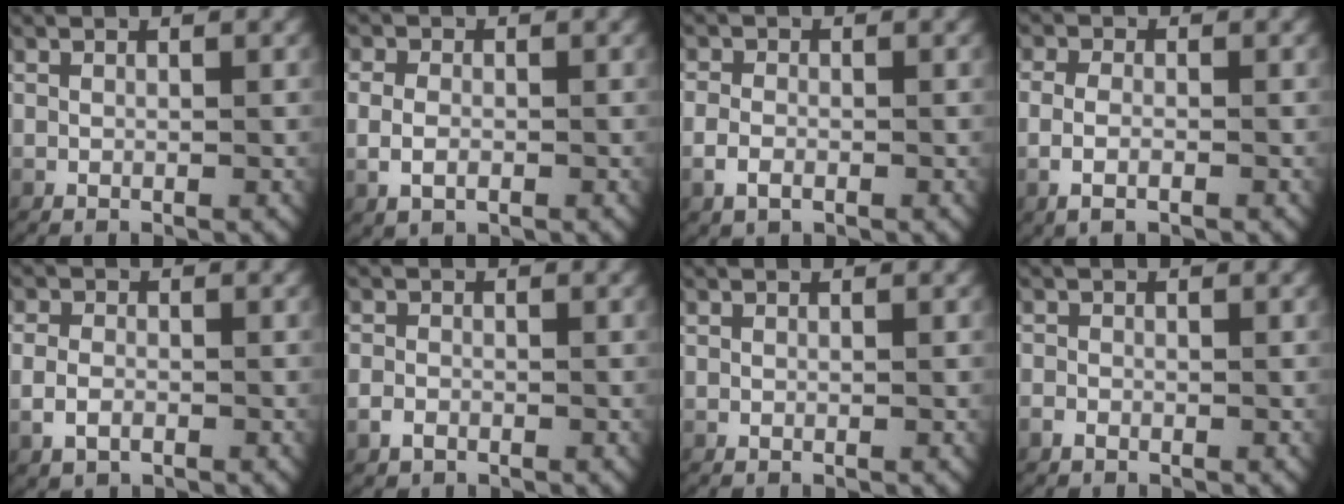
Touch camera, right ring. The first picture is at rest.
{"total": 2.2, "force": [-0.3, 1.6, 1.5], "torque": [-0.039, -0.008, 0.002]}
{"total": 1.7, "force": [-0.8, 1.1, 1.0], "torque": [-0.029, -0.006, -0.011]}
{"total": 2.3, "force": [-0.6, 1.2, 1.9], "torque": [-0.048, -0.005, -0.008]}
{"total": 2.0, "force": [-0.7, 1.5, 1.2], "torque": [-0.034, -0.006, -0.008]}
{"total": 1.2, "force": [-0.8, 0.8, 0.3], "torque": [-0.013, -0.005, -0.013]}
{"total": 0.0}
{"total": 0.9, "force": [-0.7, 0.4, 0.1], "torque": [-0.010, -0.006, -0.012]}